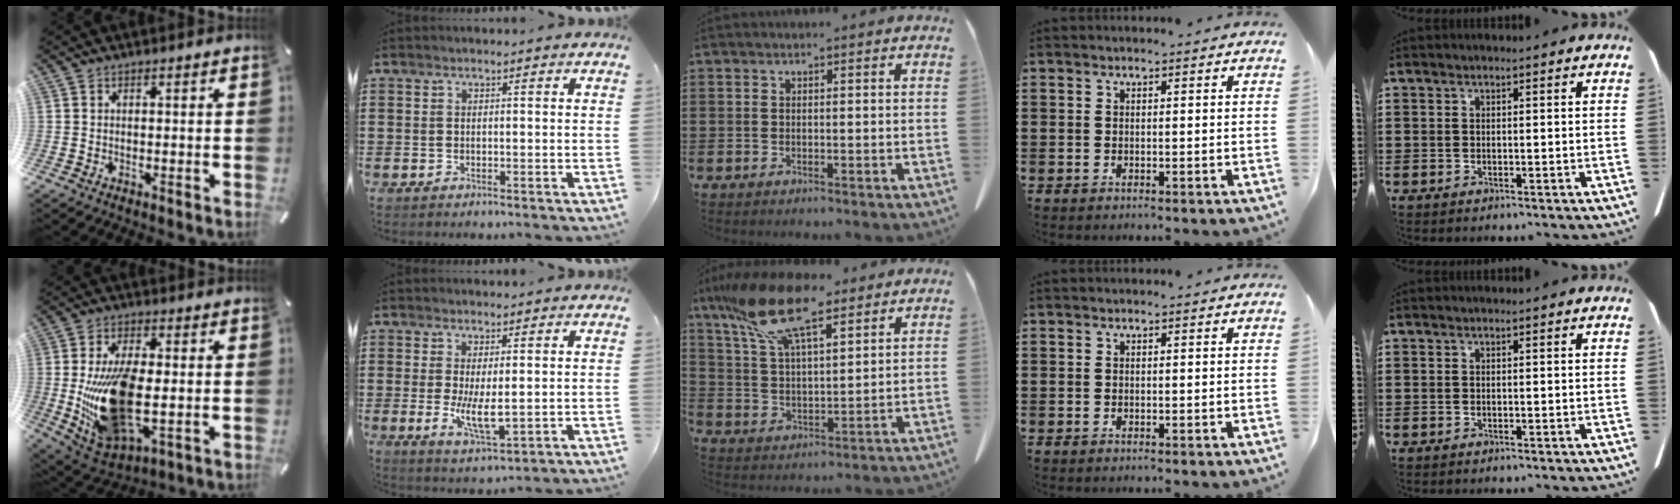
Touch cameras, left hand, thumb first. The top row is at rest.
{"thumb": {"total": 20.7, "force": [-0.8, 11.1, 17.5], "torque": [-0.353, -0.020, 0.002]}, "index": {"total": 6.1, "force": [0.0, 2.1, 5.8], "torque": [-0.109, -0.009, 0.000]}, "middle": {"total": 14.1, "force": [9.9, 4.3, 9.0], "torque": [-0.207, -0.019, 0.178]}}